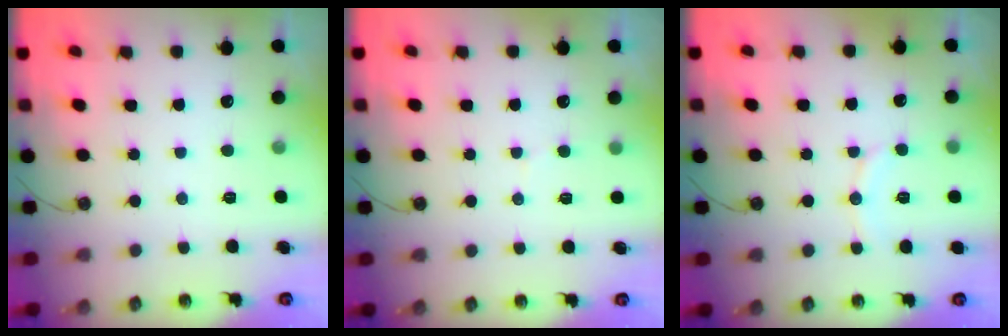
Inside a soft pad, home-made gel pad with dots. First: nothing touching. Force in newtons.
{"total": 4.5, "press": 4.5, "slide": 0.4}
{"total": 6.8, "press": 6.8, "slide": 0.5}